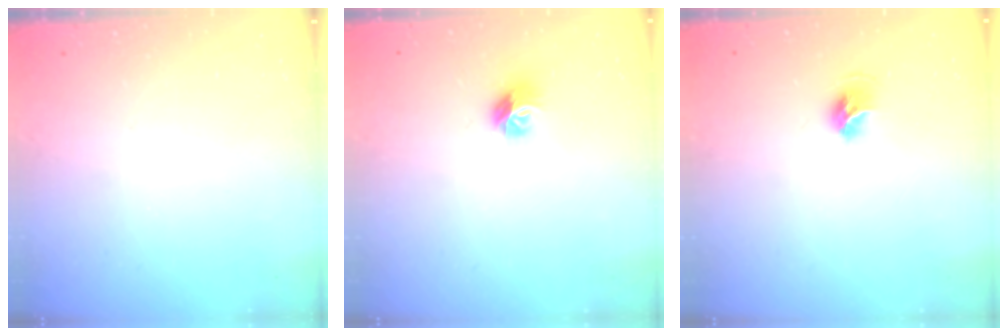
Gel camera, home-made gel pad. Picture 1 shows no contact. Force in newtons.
{"total": 7.7, "press": 7.7, "slide": 0.2}
{"total": 6.7, "press": 6.7, "slide": 0.9}